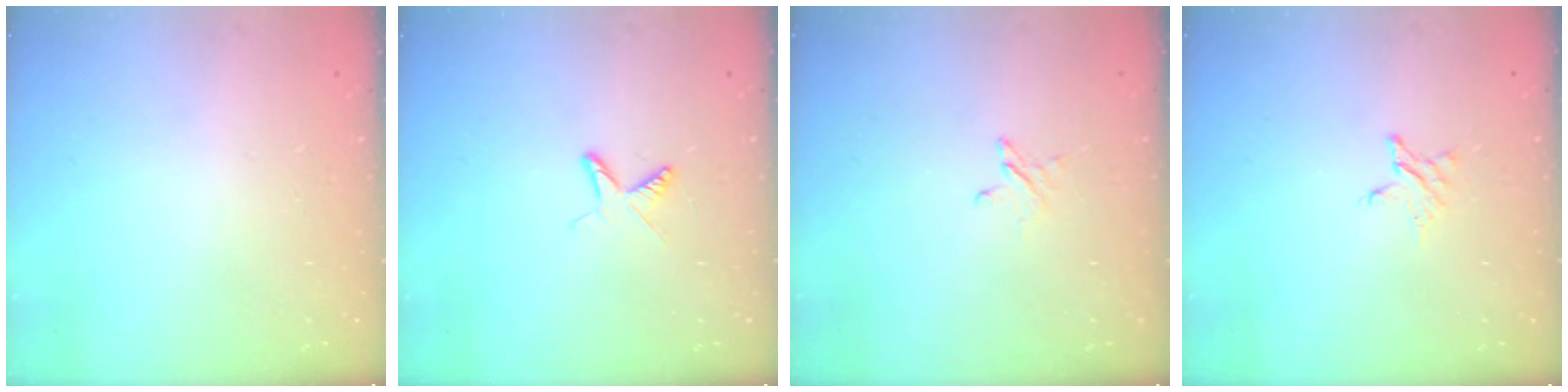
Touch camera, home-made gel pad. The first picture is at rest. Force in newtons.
{"total": 5.7, "press": 5.7, "slide": 0.6}
{"total": 2.4, "press": 2.4, "slide": 0.2}
{"total": 2.8, "press": 2.8, "slide": 0.3}